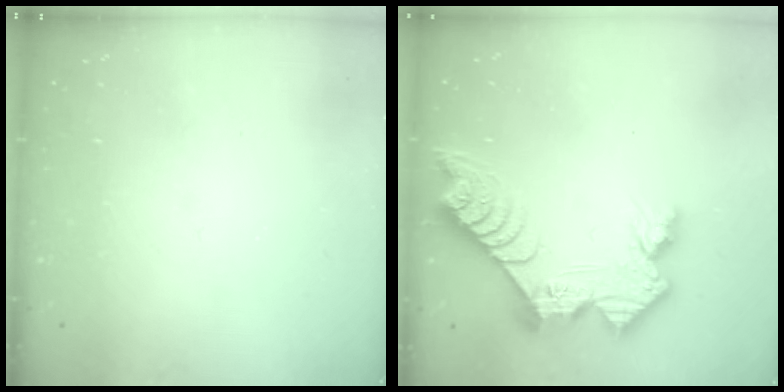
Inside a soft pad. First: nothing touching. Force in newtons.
{"total": 13.9, "press": 13.9, "slide": 1.0}